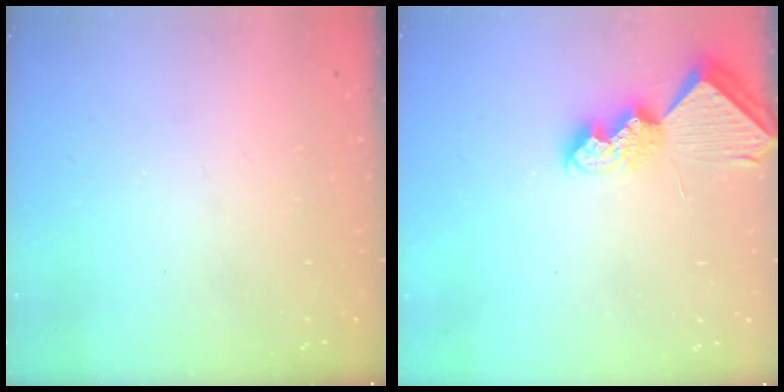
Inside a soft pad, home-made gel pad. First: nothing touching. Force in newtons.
{"total": 8.3, "press": 8.3, "slide": 0.7}